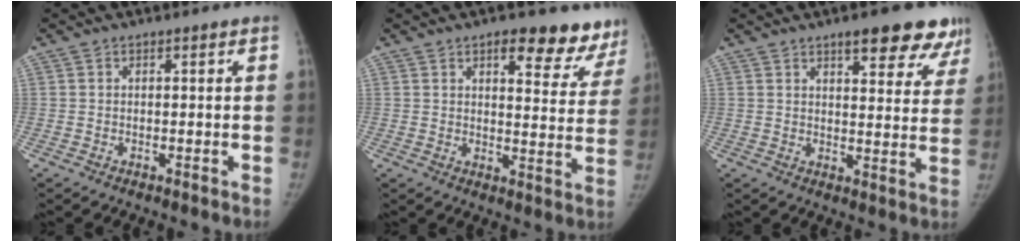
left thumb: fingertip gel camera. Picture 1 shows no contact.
{"total": 13.3, "force": [9.9, 5.2, 7.2], "torque": [-0.030, -0.049, 0.104]}
{"total": 13.5, "force": [9.2, 4.7, 8.7], "torque": [-0.061, -0.042, 0.110]}